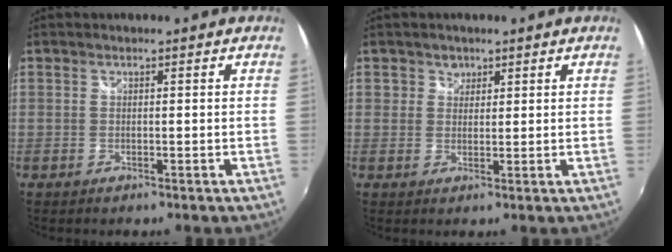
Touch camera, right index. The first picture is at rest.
{"total": 2.2, "force": [0.9, 2.0, 0.1], "torque": [0.006, 0.009, 0.013]}